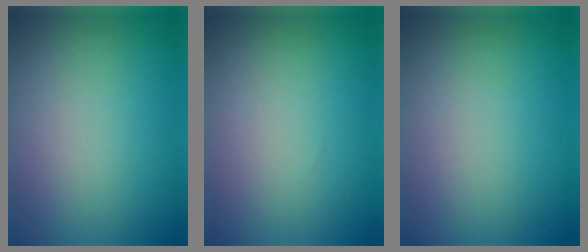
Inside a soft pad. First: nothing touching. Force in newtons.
{"total": 0.0}
{"total": 0.0}